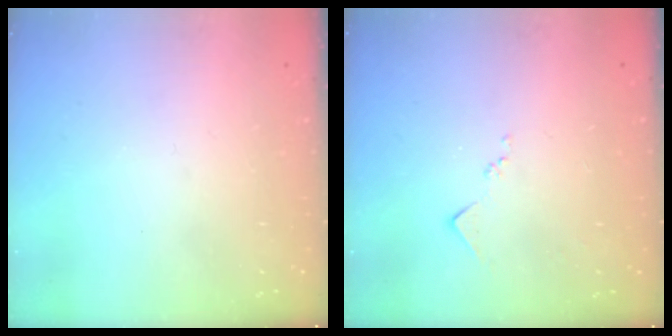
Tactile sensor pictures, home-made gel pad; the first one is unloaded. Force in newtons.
{"total": 5.7, "press": 5.7, "slide": 0.7}